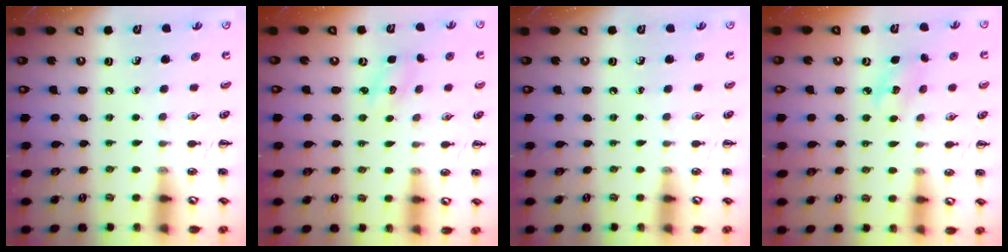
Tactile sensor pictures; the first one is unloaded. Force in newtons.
{"total": 3.0, "press": 2.9, "slide": 0.9}
{"total": 0.0}
{"total": 5.5, "press": 5.4, "slide": 1.0}